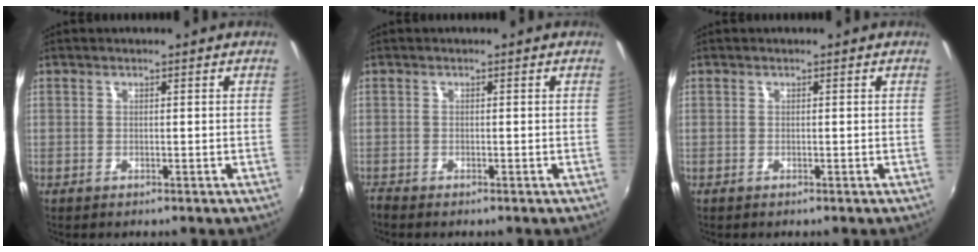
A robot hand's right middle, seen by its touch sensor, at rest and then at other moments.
{"total": 1.0, "force": [-1.0, 0.1, 0.2], "torque": [-0.007, -0.005, -0.023]}
{"total": 0.0}